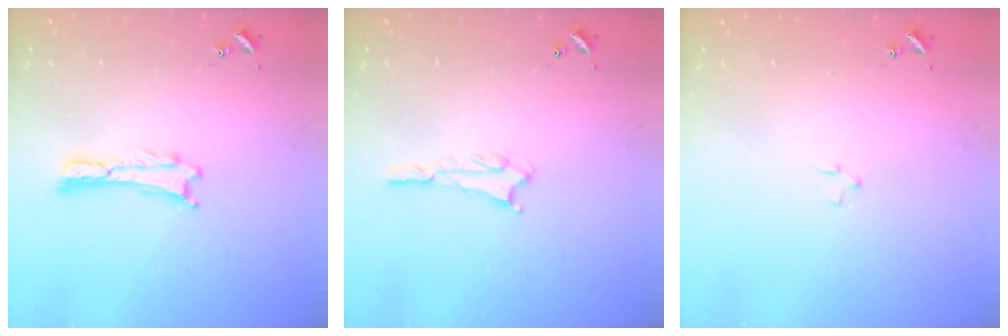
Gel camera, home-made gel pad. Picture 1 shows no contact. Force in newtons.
{"total": 1.8, "press": 1.8, "slide": 0.2}
{"total": 0.7, "press": 0.7, "slide": 0.2}